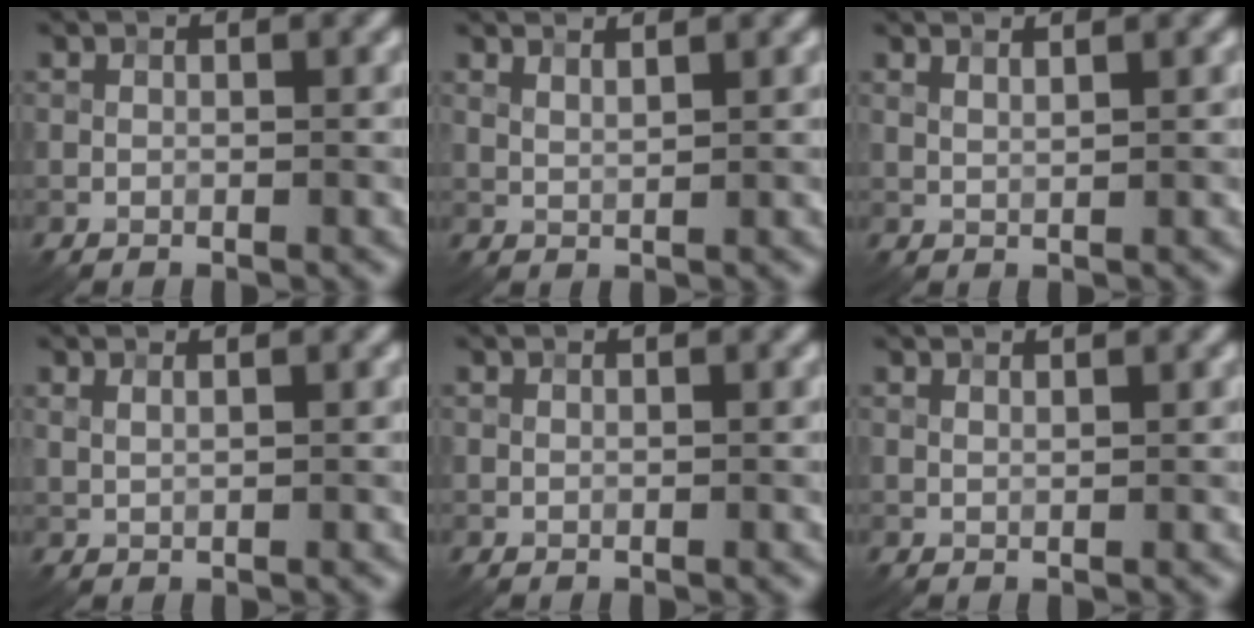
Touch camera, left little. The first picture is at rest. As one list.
[{"total": 1.7, "force": [1.4, 0.4, 1.0], "torque": [-0.015, 0.002, 0.019]}, {"total": 1.4, "force": [1.0, 0.3, 0.8], "torque": [-0.011, 0.000, 0.013]}, {"total": 1.3, "force": [0.9, 0.5, 0.8], "torque": [-0.012, -0.002, 0.009]}, {"total": 0.0}, {"total": 0.9, "force": [0.8, 0.1, 0.4], "torque": [-0.007, -0.004, 0.009]}]